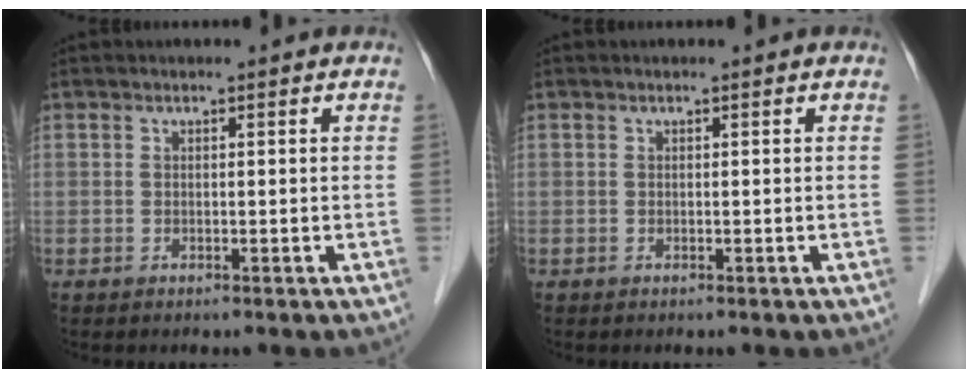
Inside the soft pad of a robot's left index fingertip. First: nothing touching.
{"total": 0.0}